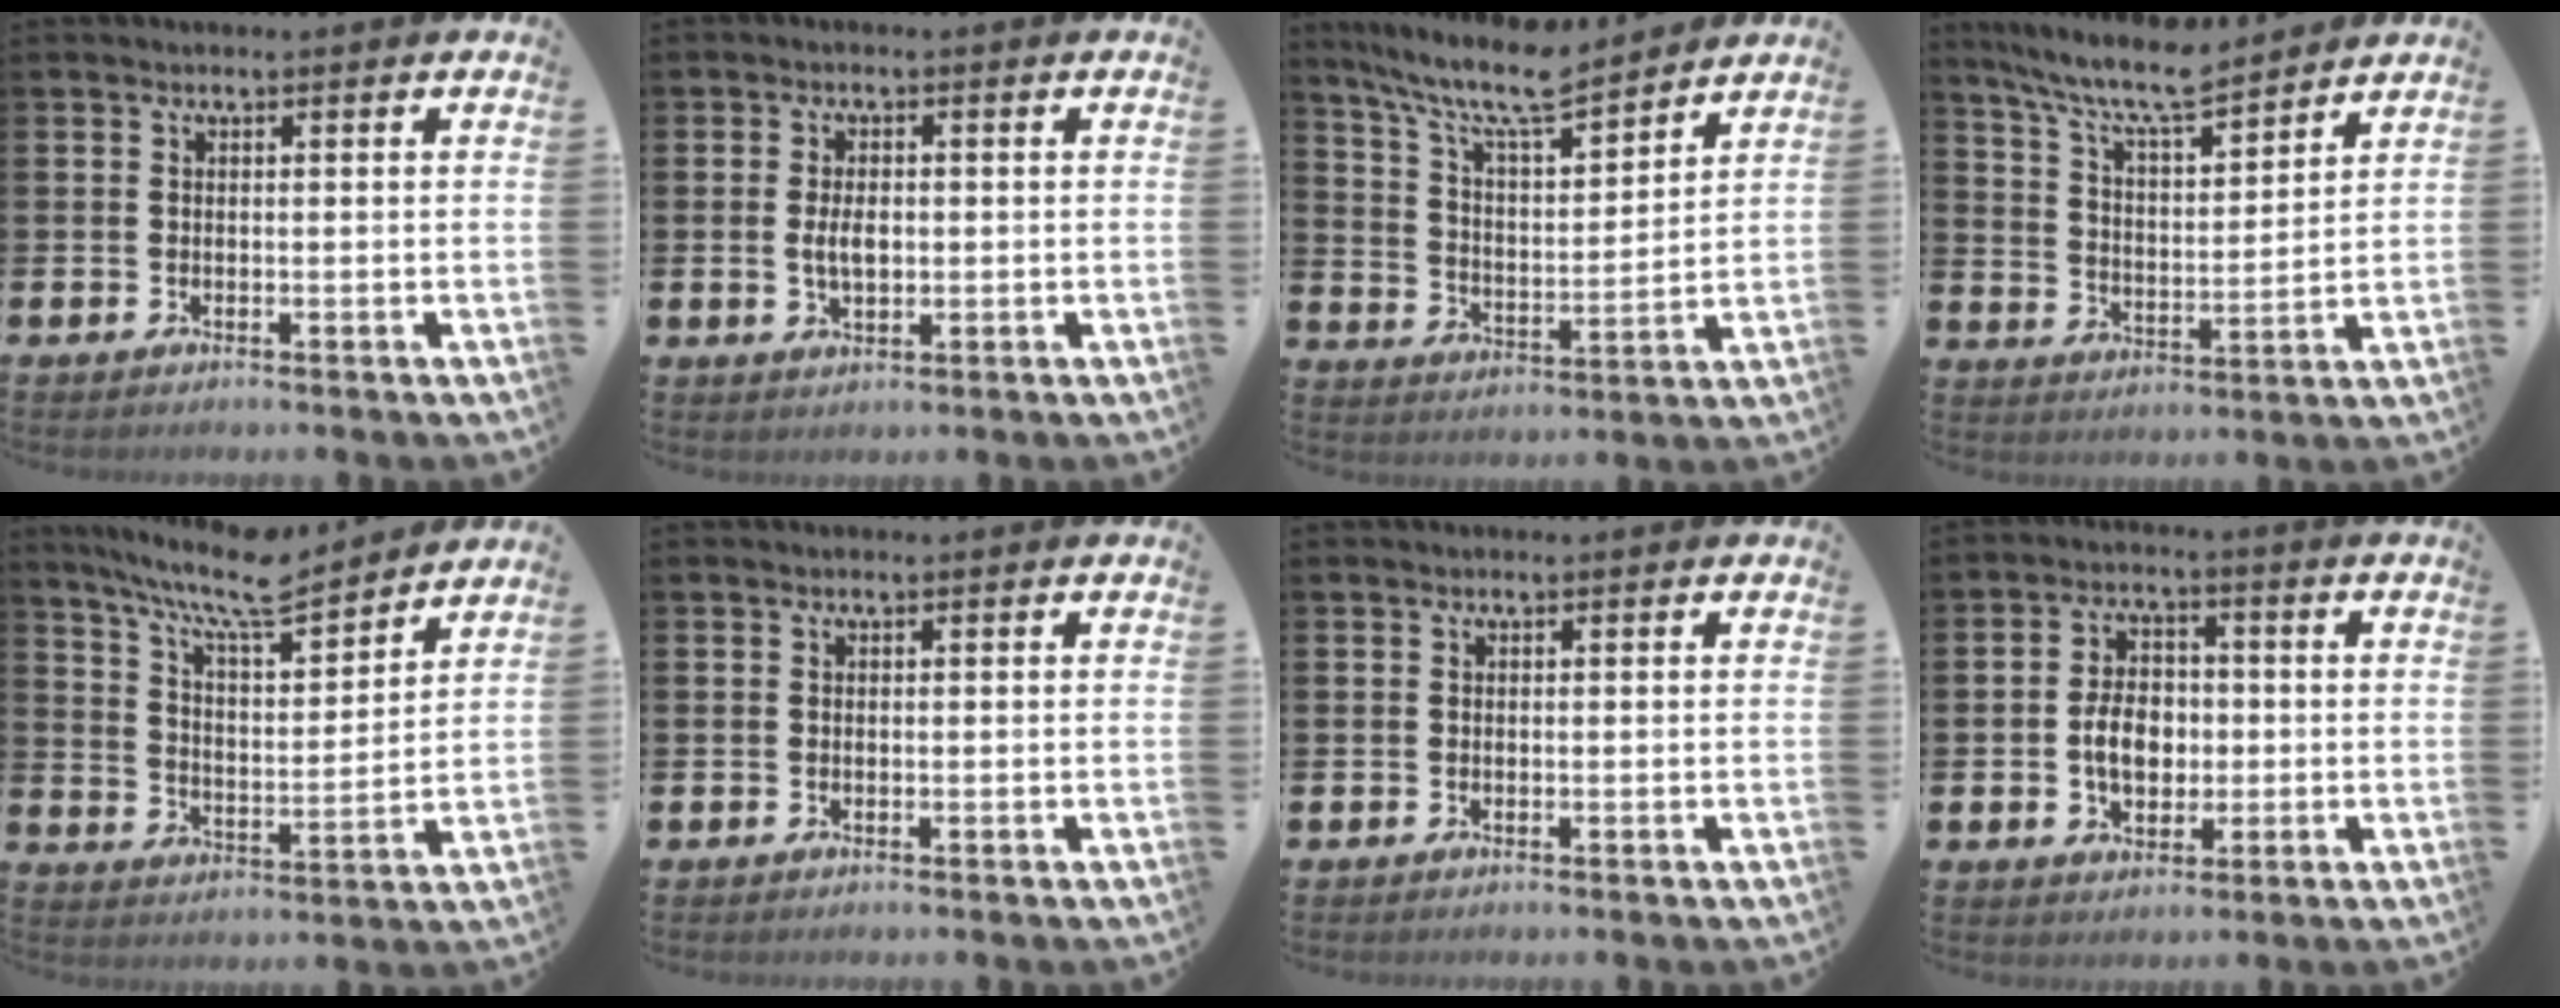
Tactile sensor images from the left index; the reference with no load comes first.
{"total": 3.5, "force": [0.0, 2.0, 2.9], "torque": [-0.036, -0.002, -0.006]}
{"total": 10.1, "force": [8.9, 1.8, 4.6], "torque": [-0.114, -0.051, 0.156]}
{"total": 9.1, "force": [8.2, 1.4, 3.8], "torque": [-0.097, -0.047, 0.144]}
{"total": 9.7, "force": [8.8, 1.4, 4.0], "torque": [-0.103, -0.053, 0.154]}
{"total": 0.0}
{"total": 0.0}
{"total": 5.6, "force": [-0.6, 4.0, 3.8], "torque": [-0.057, 0.006, -0.018]}